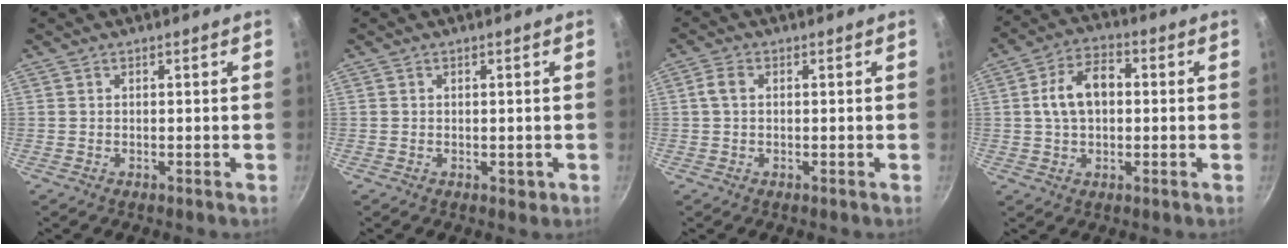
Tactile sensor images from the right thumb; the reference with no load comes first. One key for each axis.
{"total": 1.3, "fx": 0.0, "fy": 1.2, "fz": 0.6, "tx": -0.001, "ty": 0.001, "tz": 0.000}
{"total": 2.7, "fx": 0.4, "fy": 1.8, "fz": 1.9, "tx": -0.041, "ty": 0.008, "tz": 0.004}
{"total": 9.6, "fx": 0.9, "fy": 6.4, "fz": 7.1, "tx": -0.104, "ty": 0.025, "tz": 0.007}